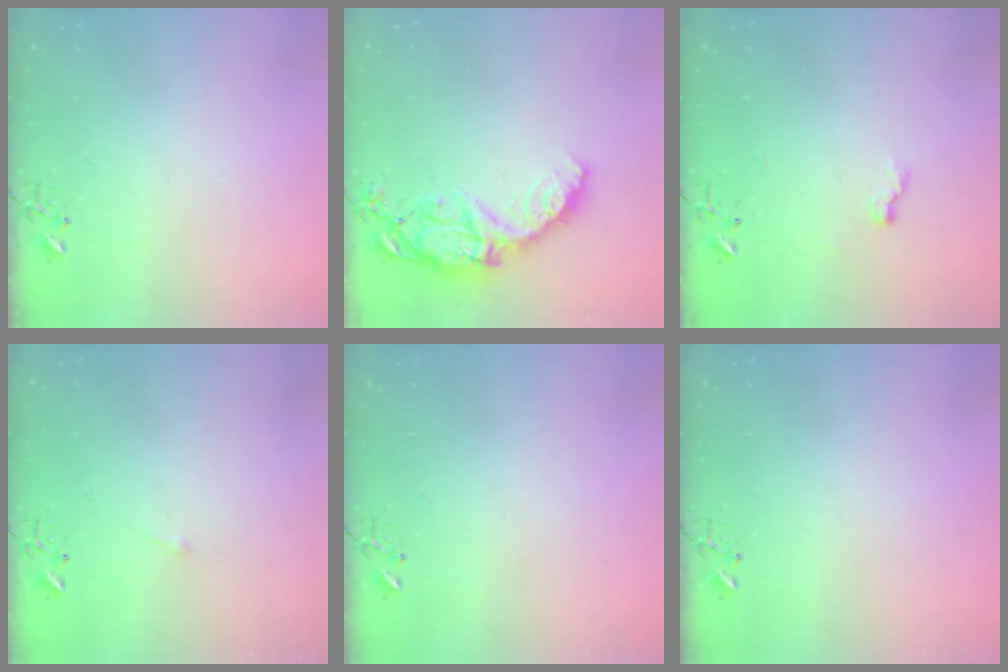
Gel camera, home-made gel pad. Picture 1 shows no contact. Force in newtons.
{"total": 16.6, "press": 16.5, "slide": 1.3}
{"total": 4.6, "press": 4.6, "slide": 0.6}
{"total": 2.9, "press": 2.9, "slide": 0.5}
{"total": 0.0}
{"total": 0.0}